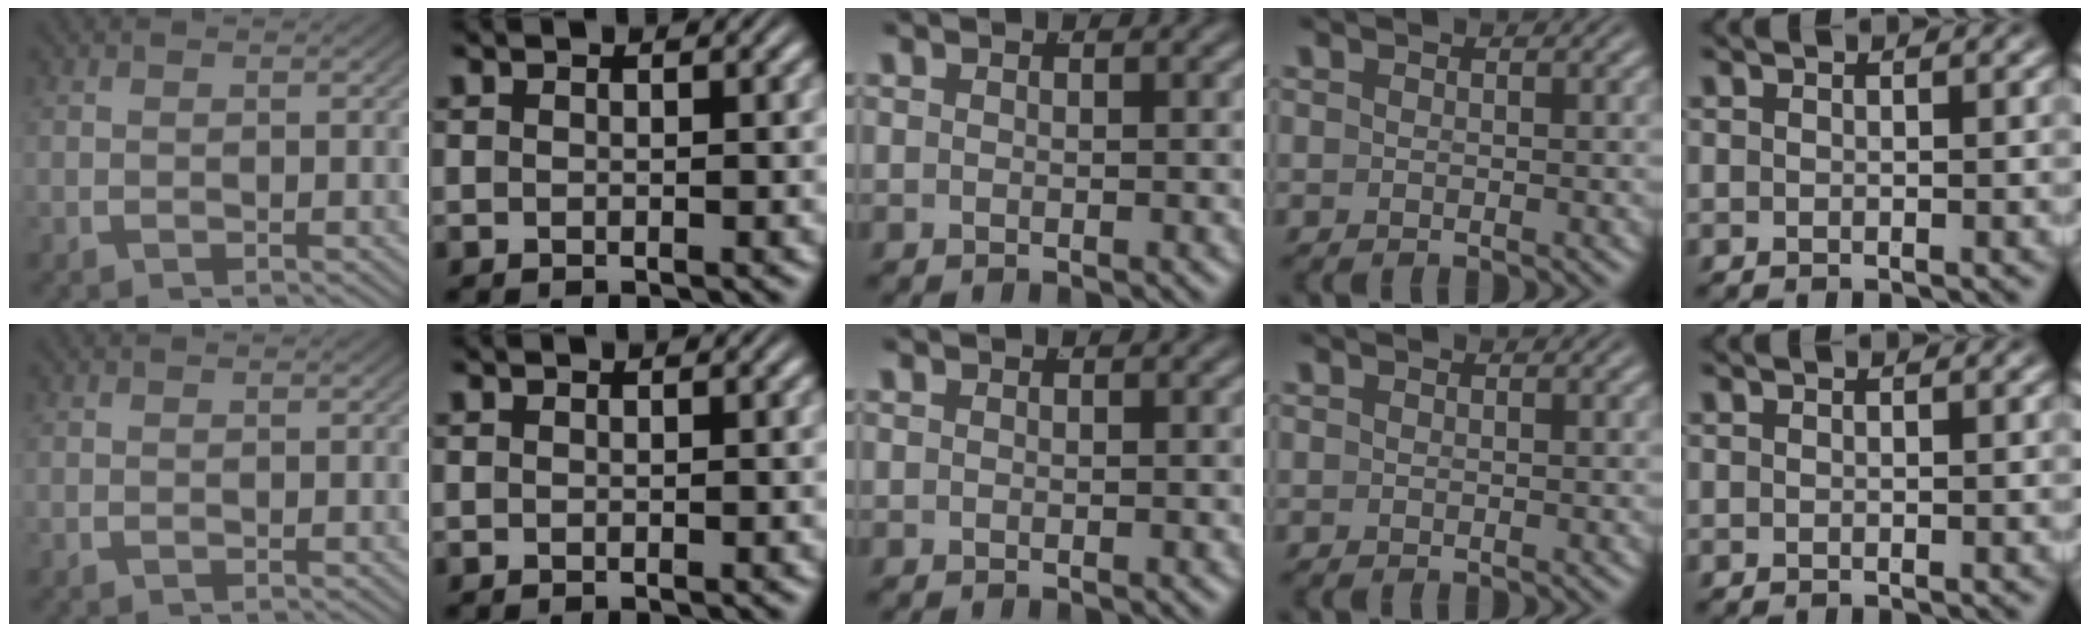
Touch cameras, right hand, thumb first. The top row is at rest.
{}